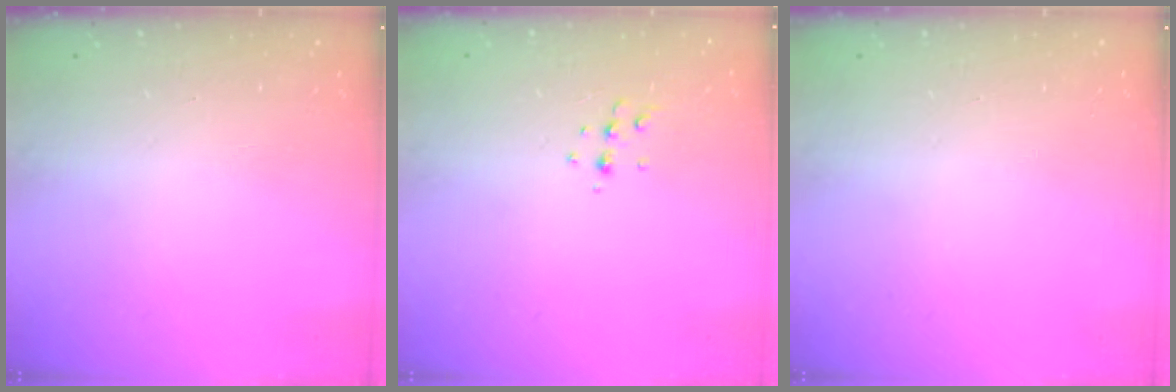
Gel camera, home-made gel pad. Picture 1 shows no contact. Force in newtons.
{"total": 4.8, "press": 4.7, "slide": 1.1}
{"total": 0.0}